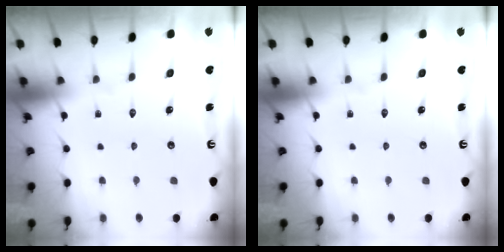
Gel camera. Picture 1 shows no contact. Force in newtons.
{"total": 0.0}